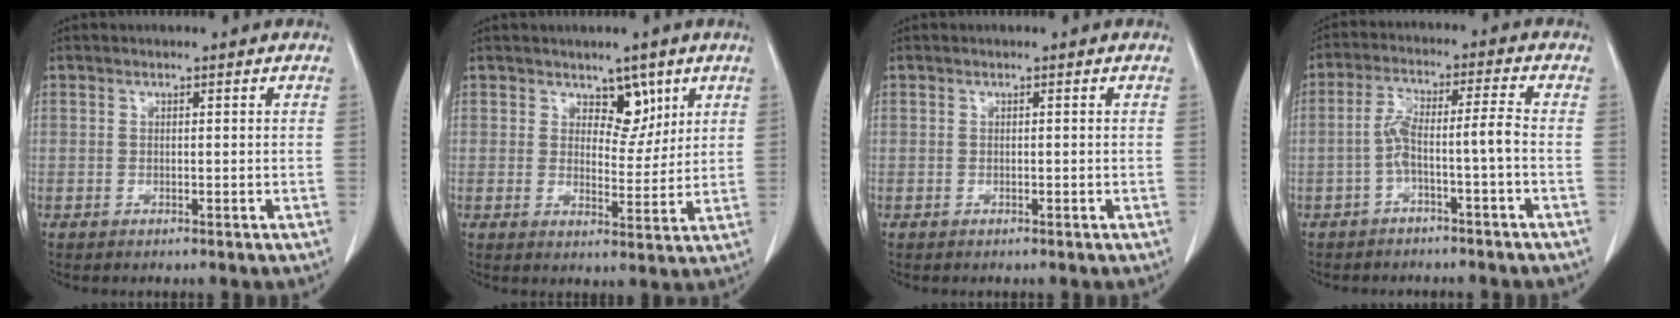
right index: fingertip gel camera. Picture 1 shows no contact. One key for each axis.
{"total": 4.9, "fx": 3.0, "fy": 2.7, "fz": 2.6, "tx": -0.025, "ty": -0.005, "tz": 0.049}
{"total": 0.0}
{"total": 5.6, "fx": -2.0, "fy": -0.1, "fz": 5.2, "tx": -0.104, "ty": 0.027, "tz": -0.033}